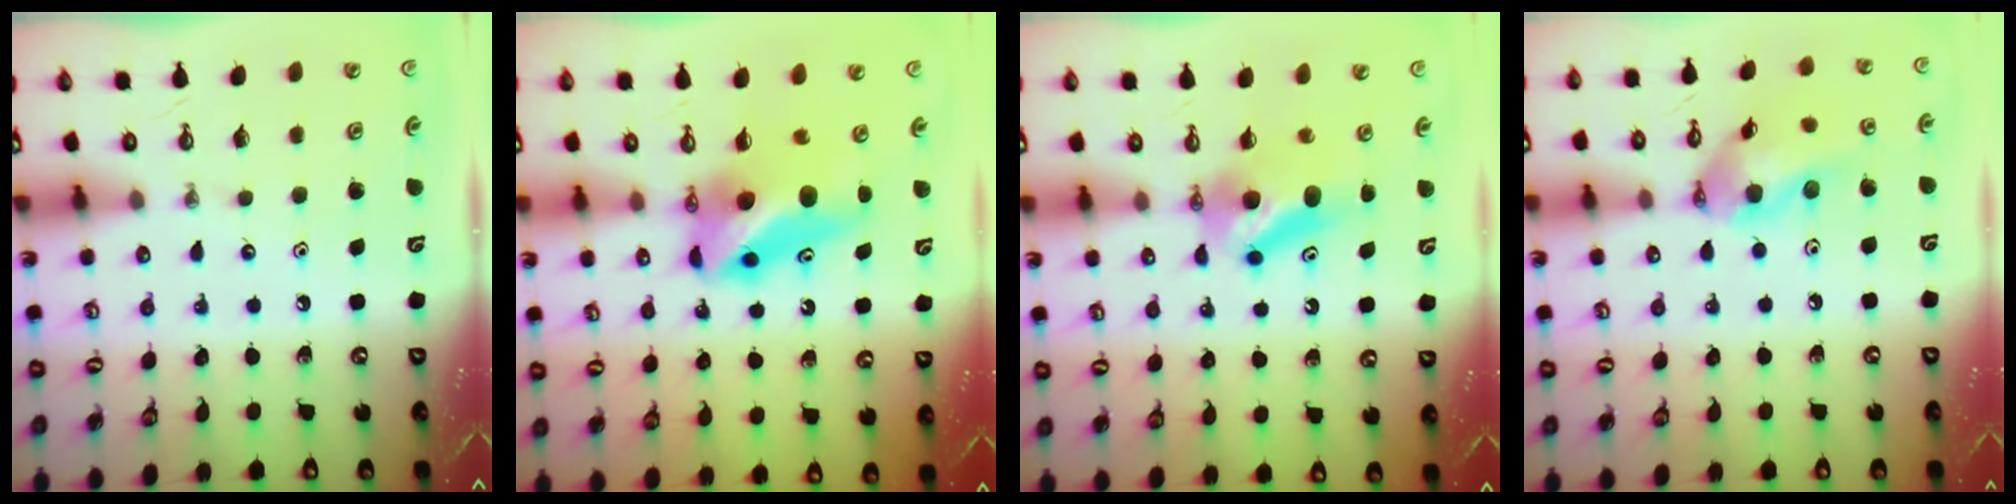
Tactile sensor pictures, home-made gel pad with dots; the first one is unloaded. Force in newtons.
{"total": 9.7, "press": 8.5, "slide": 4.5}
{"total": 7.9, "press": 5.4, "slide": 5.7}
{"total": 13.6, "press": 13.5, "slide": 2.3}